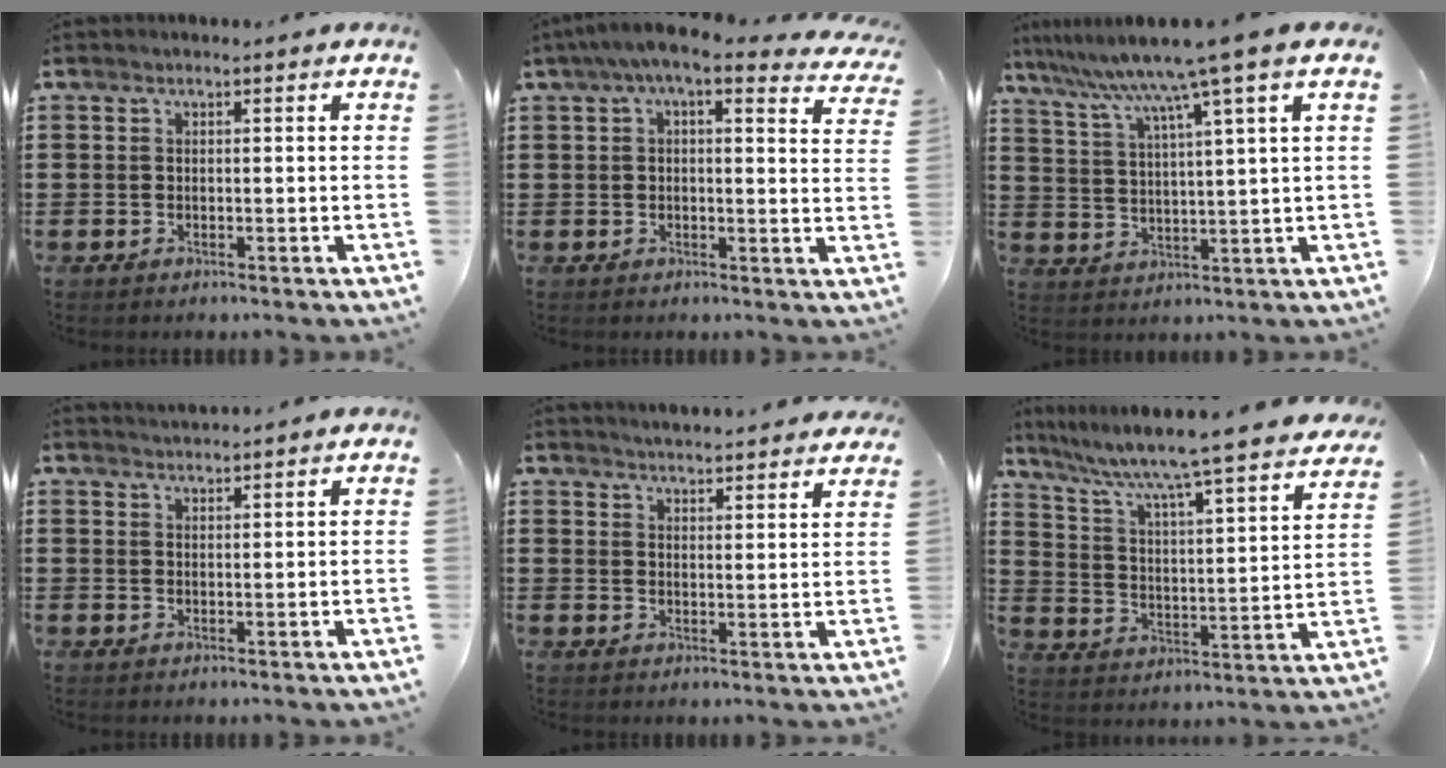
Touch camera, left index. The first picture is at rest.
{"total": 5.6, "force": [4.2, 0.5, 3.7], "torque": [-0.086, -0.014, 0.070]}
{"total": 8.5, "force": [6.5, -1.1, 5.3], "torque": [-0.127, -0.037, 0.103]}
{"total": 1.8, "force": [1.8, -0.1, 0.0], "torque": [-0.004, 0.000, 0.035]}
{"total": 3.6, "force": [3.6, -0.4, 0.1], "torque": [-0.013, -0.019, 0.065]}
{"total": 6.2, "force": [5.4, -0.9, 3.0], "torque": [-0.082, -0.057, 0.078]}